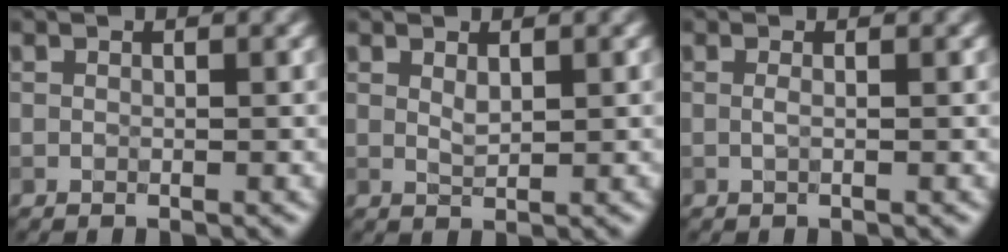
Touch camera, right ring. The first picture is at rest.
{"total": 1.0, "force": [0.7, 0.2, 0.6], "torque": [-0.016, 0.000, 0.018]}
{"total": 0.8, "force": [0.1, 0.2, 0.8], "torque": [-0.014, 0.000, -0.001]}